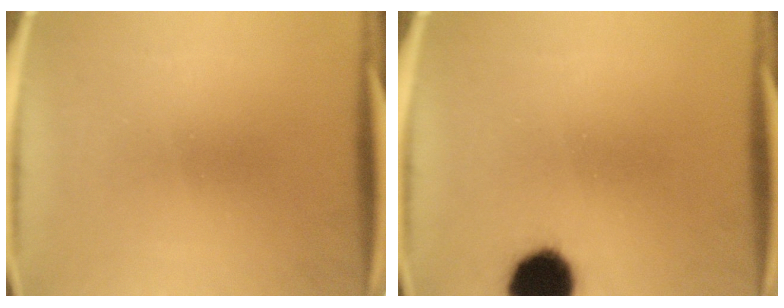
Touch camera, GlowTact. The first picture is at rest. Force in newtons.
{"total": 12.0}